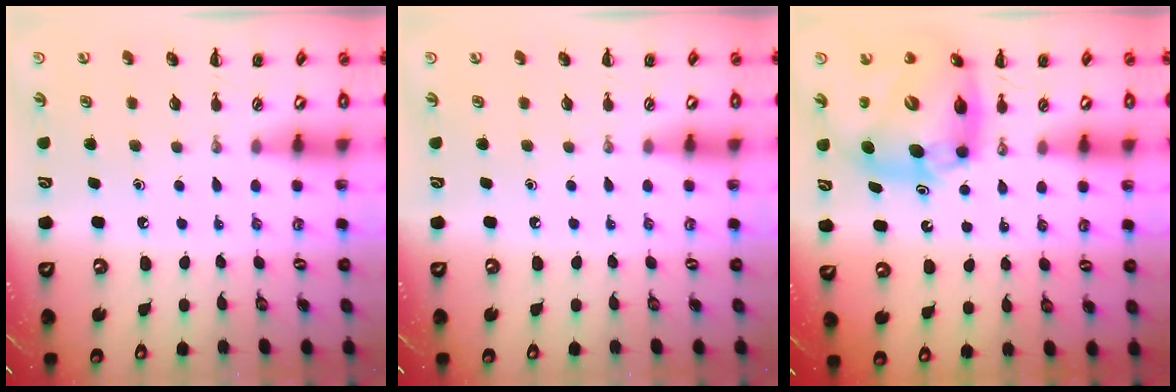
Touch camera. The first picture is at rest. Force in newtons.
{"total": 0.0}
{"total": 14.1, "press": 13.5, "slide": 4.2}